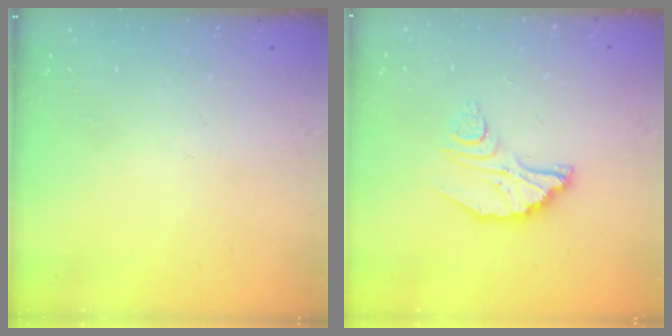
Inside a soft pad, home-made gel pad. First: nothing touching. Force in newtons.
{"total": 8.1, "press": 8.1, "slide": 0.7}